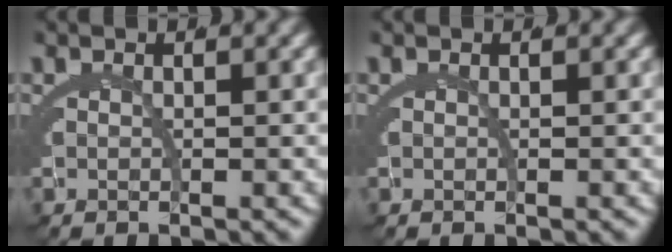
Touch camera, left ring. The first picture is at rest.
{"total": 0.0}